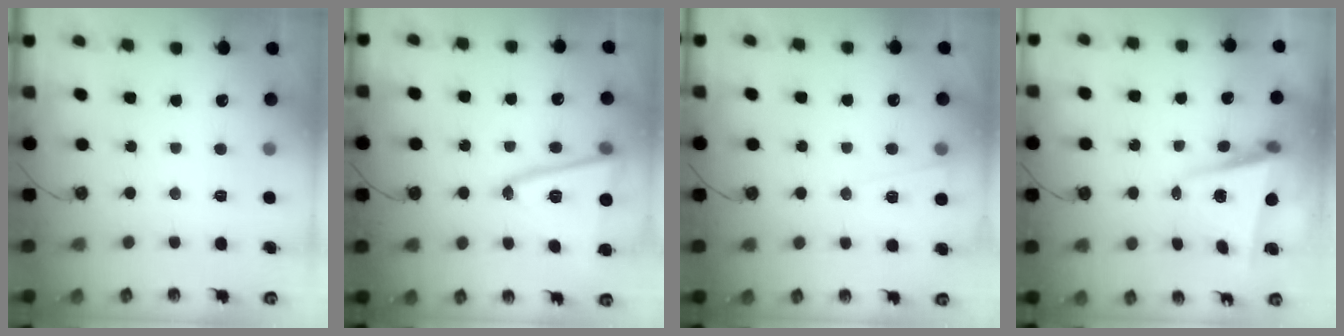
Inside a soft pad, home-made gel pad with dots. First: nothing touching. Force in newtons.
{"total": 14.3, "press": 14.1, "slide": 2.4}
{"total": 5.2, "press": 5.2, "slide": 0.2}
{"total": 5.5, "press": 5.2, "slide": 2.0}